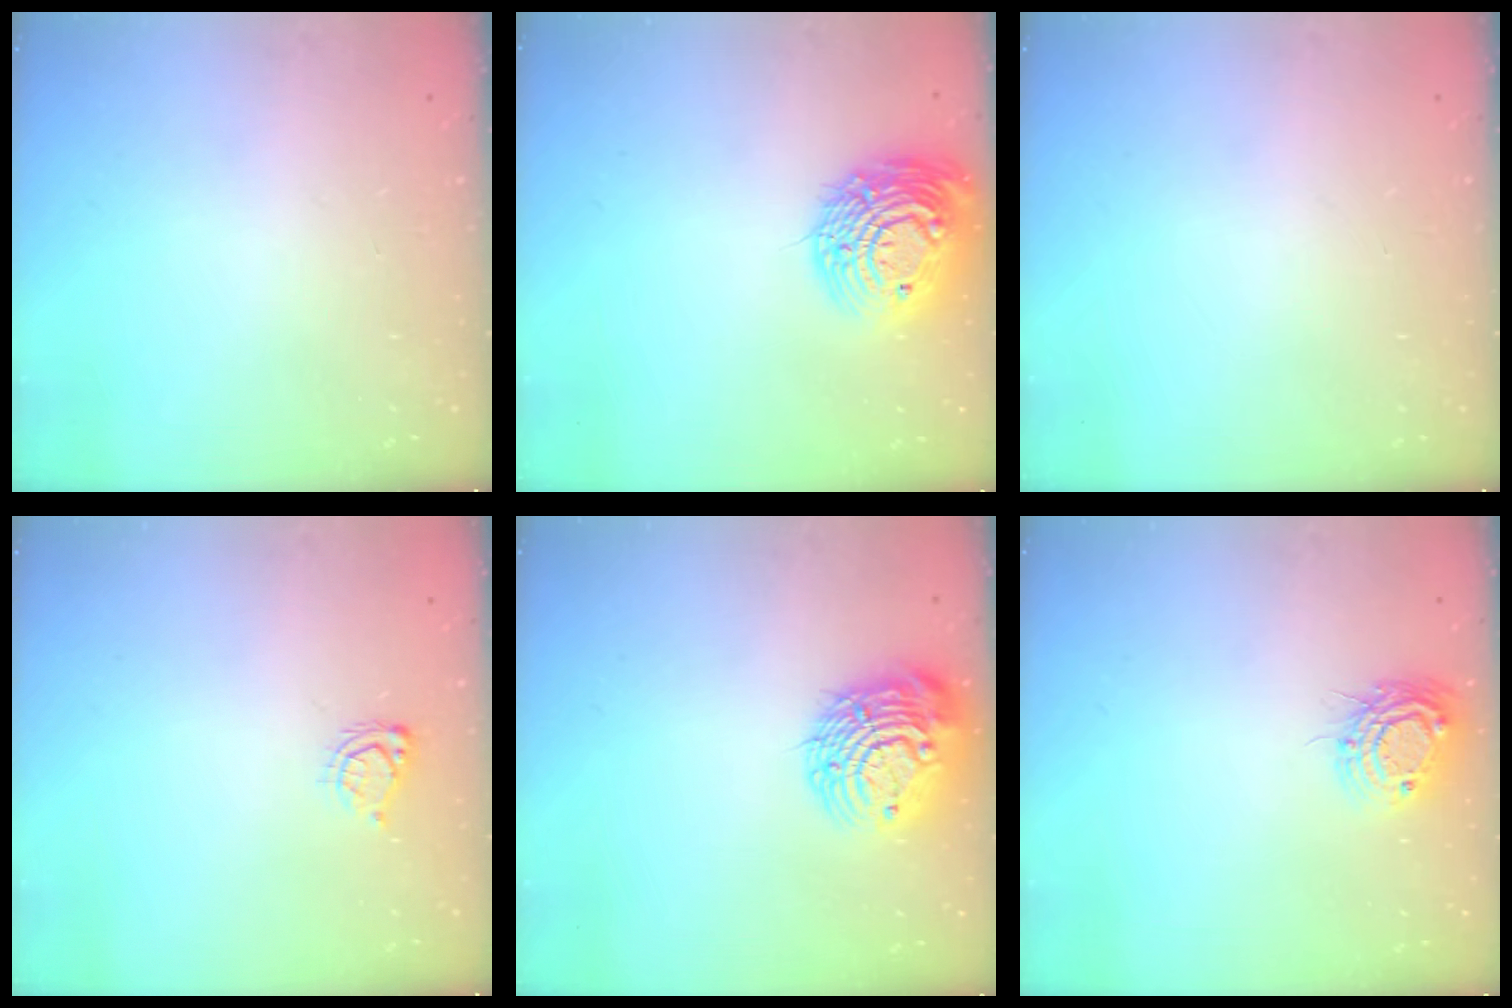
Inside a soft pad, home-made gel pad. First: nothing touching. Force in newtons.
{"total": 17.0, "press": 17.0, "slide": 0.6}
{"total": 0.0}
{"total": 5.0, "press": 4.9, "slide": 0.5}
{"total": 14.0, "press": 14.0, "slide": 1.4}
{"total": 9.4, "press": 9.4, "slide": 0.7}